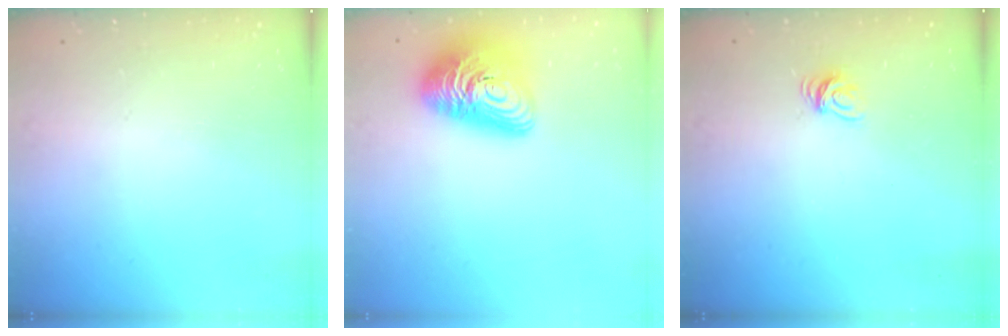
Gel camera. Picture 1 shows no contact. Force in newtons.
{"total": 15.1, "press": 15.1, "slide": 1.1}
{"total": 5.3, "press": 5.2, "slide": 0.3}